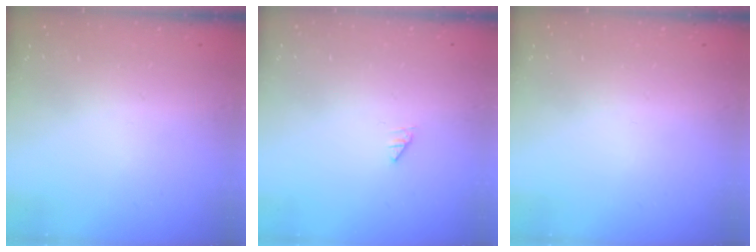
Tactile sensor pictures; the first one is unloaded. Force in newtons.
{"total": 0.0}
{"total": 0.0}